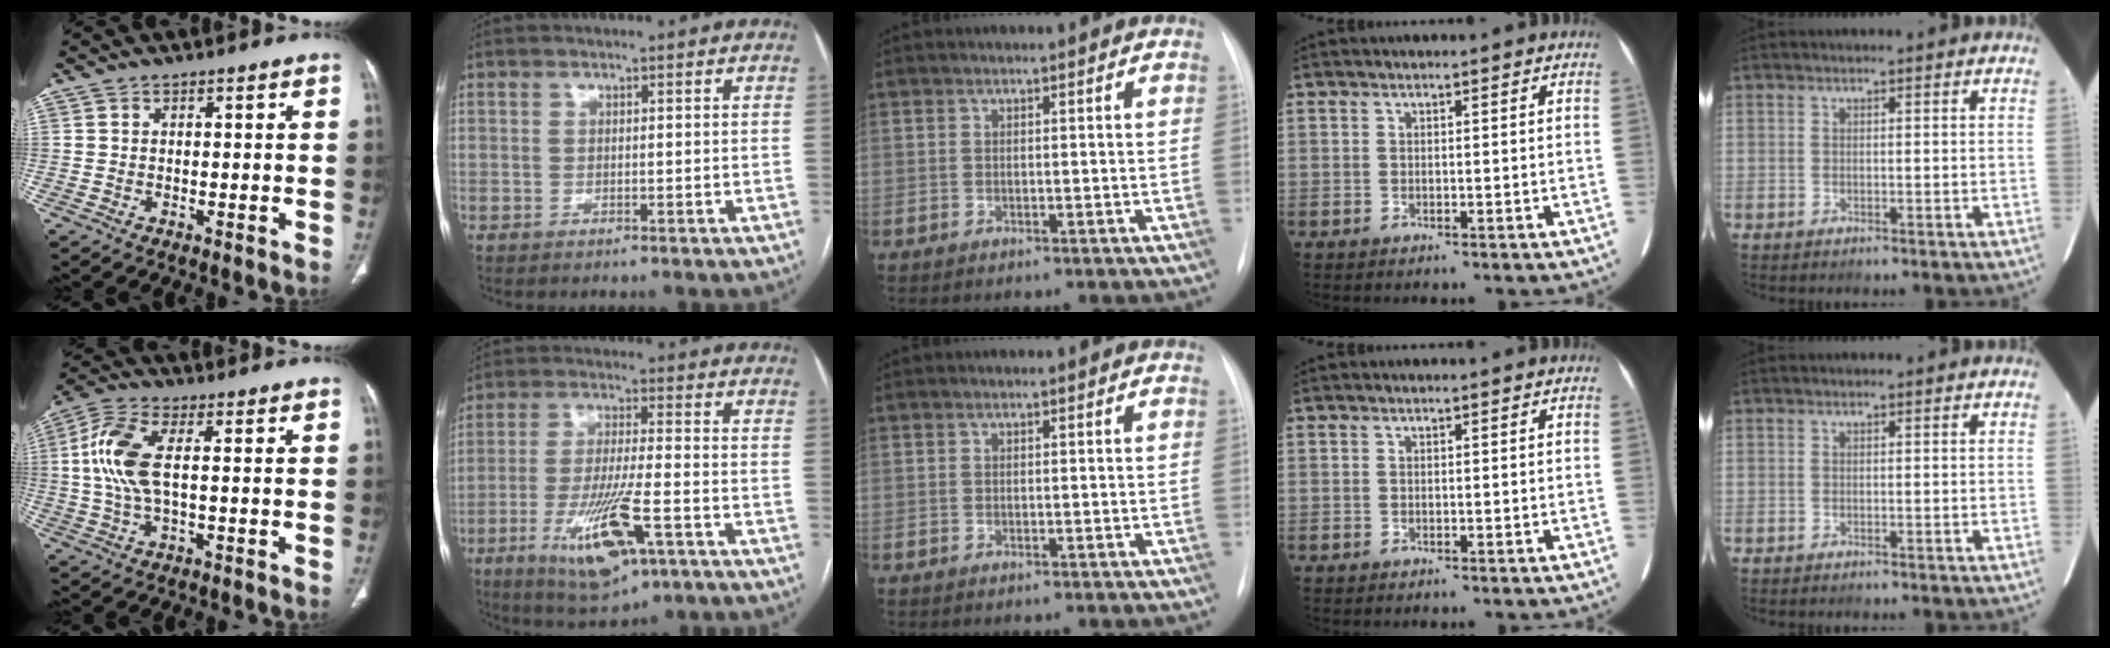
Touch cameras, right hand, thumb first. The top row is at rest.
{"thumb": {"total": 9.9, "force": [1.0, 4.1, 9.0], "torque": [-0.220, 0.015, 0.017]}, "index": {"total": 13.2, "force": [-5.8, 2.4, 11.6], "torque": [-0.223, -0.022, -0.092]}}